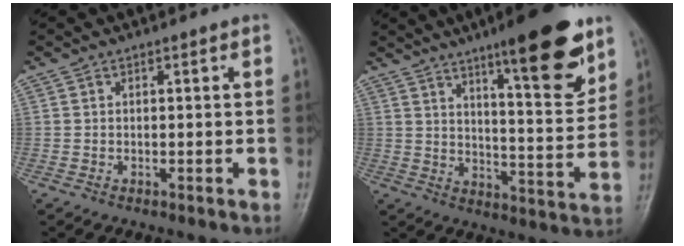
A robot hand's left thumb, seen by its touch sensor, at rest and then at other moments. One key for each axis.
{"total": 17.2, "fx": 10.6, "fy": 3.7, "fz": 13.0, "tx": -0.159, "ty": -0.063, "tz": 0.161}